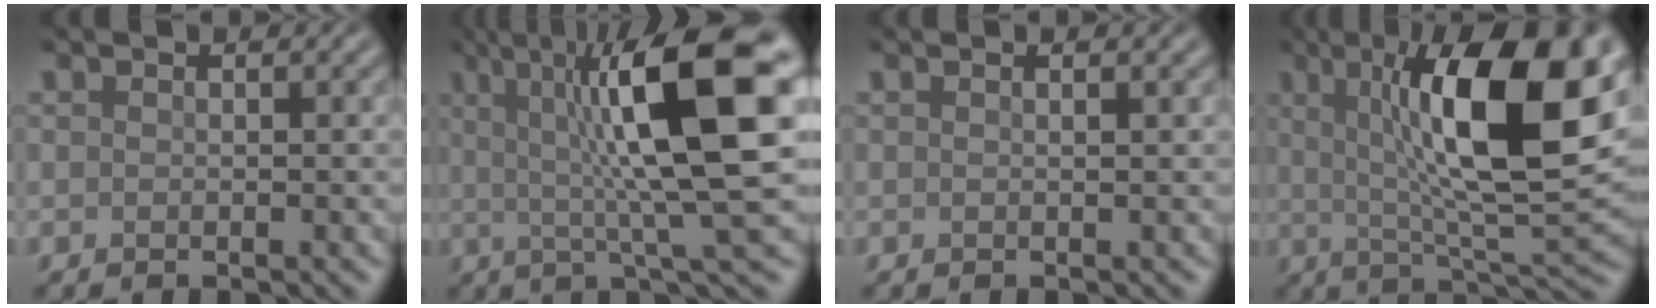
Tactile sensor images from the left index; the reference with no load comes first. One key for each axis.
{"total": 14.0, "fx": 3.0, "fy": 3.1, "fz": 13.3, "tx": -0.192, "ty": 0.014, "tz": 0.042}
{"total": 0.6, "fx": 0.3, "fy": 0.2, "fz": 0.5, "tx": 0.000, "ty": 0.002, "tz": 0.003}
{"total": 14.0, "fx": 3.3, "fy": 3.8, "fz": 13.1, "tx": -0.194, "ty": 0.006, "tz": 0.048}